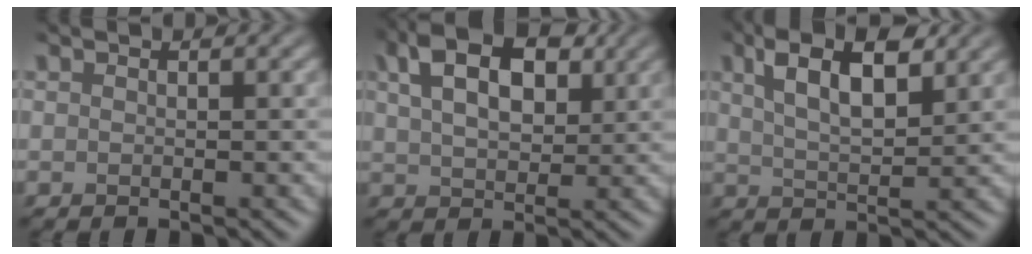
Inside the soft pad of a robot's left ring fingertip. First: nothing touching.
{"total": 7.1, "force": [2.7, 4.1, 5.1], "torque": [-0.099, 0.016, 0.043]}
{"total": 6.2, "force": [3.2, 2.3, 4.8], "torque": [-0.090, 0.010, 0.054]}